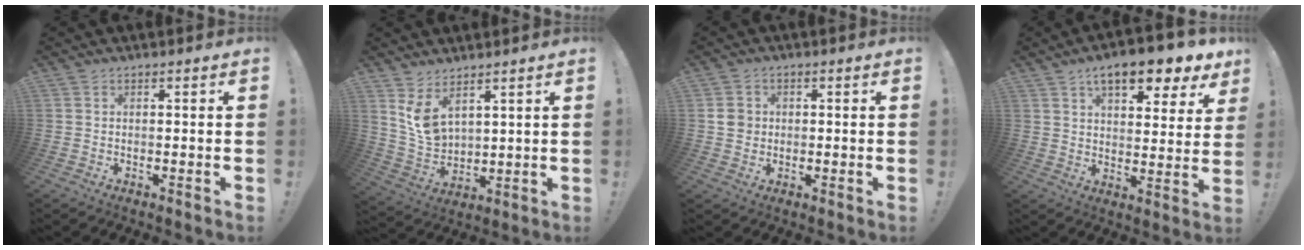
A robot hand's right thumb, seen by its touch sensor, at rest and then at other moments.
{"total": 8.3, "force": [5.6, 4.3, 4.3], "torque": [-0.086, -0.042, 0.110]}
{"total": 4.5, "force": [0.0, 4.1, 1.8], "torque": [-0.021, 0.007, 0.001]}
{"total": 11.9, "force": [7.8, 4.1, 8.1], "torque": [-0.115, -0.046, 0.127]}